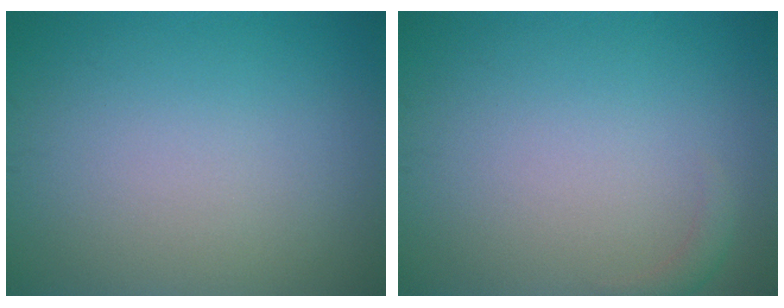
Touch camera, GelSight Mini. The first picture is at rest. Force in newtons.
{"total": 1.0, "press": 1.0, "slide": 0.2}